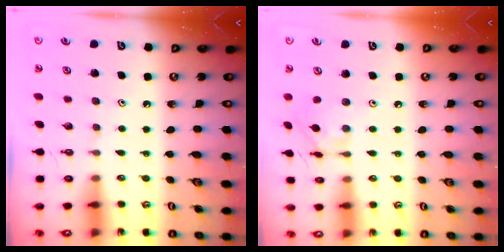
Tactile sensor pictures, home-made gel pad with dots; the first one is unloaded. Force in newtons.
{"total": 4.6, "press": 4.6, "slide": 0.4}